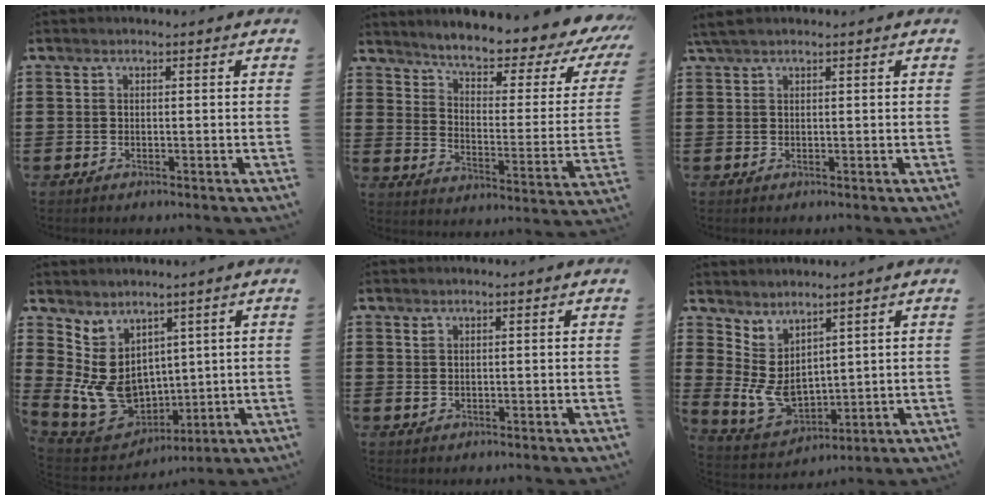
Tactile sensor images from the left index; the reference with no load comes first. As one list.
[{"total": 5.5, "force": [4.7, 0.6, 2.9], "torque": [-0.071, -0.042, 0.071]}, {"total": 1.8, "force": [1.2, 0.3, 1.2], "torque": [-0.025, 0.002, 0.024]}, {"total": 10.3, "force": [1.5, 8.6, 5.5], "torque": [-0.167, -0.008, 0.036]}, {"total": 0.9, "force": [0.3, 0.6, 0.6], "torque": [-0.015, 0.004, 0.006]}, {"total": 6.4, "force": [1.9, 4.5, 4.1], "torque": [-0.112, -0.010, 0.039]}]